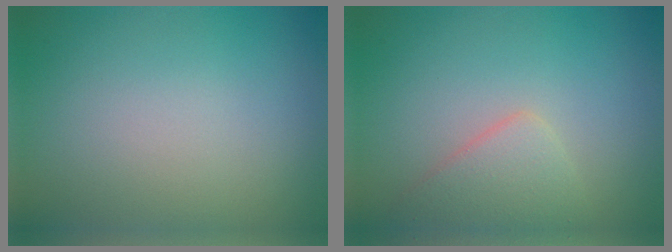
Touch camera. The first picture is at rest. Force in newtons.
{"total": 2.7, "press": 2.7, "slide": 0.0}